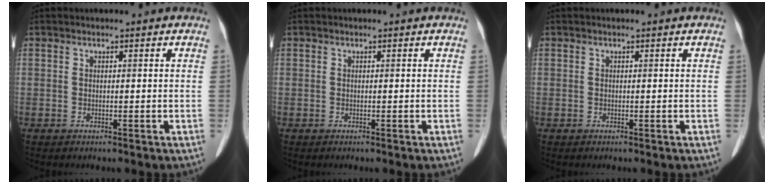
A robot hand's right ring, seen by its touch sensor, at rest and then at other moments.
{"total": 0.0}
{"total": 0.0}